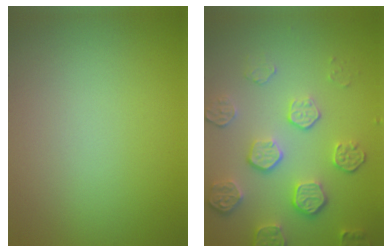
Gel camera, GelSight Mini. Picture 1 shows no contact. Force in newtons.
{"total": 5.4, "press": 4.1, "slide": 3.4}